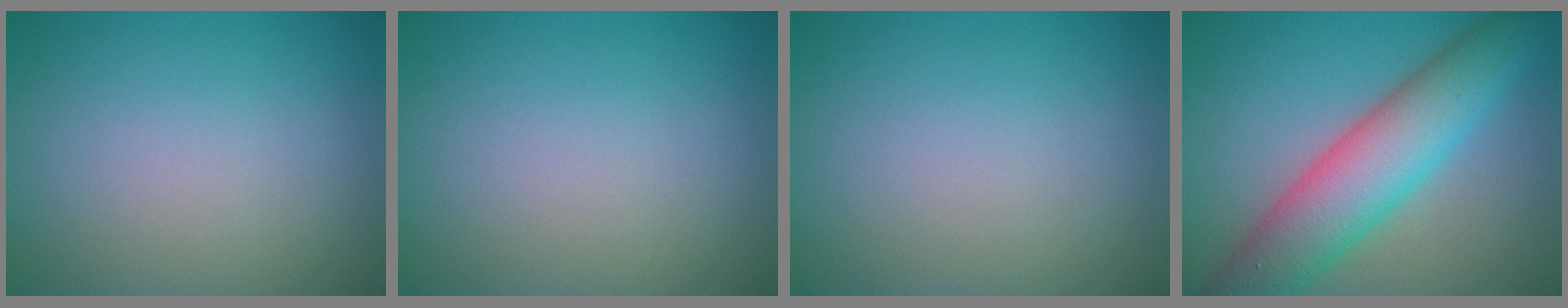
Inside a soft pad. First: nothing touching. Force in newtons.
{"total": 0.0}
{"total": 0.0}
{"total": 8.9, "press": 8.9, "slide": 0.2}